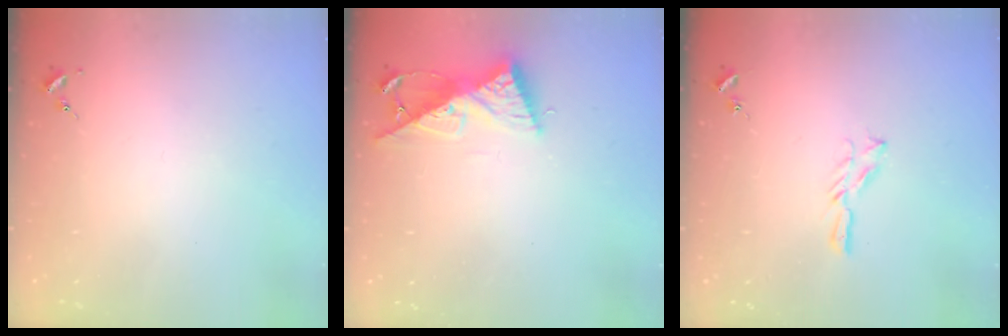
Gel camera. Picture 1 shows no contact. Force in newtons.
{"total": 10.1, "press": 10.1, "slide": 0.9}
{"total": 5.9, "press": 5.9, "slide": 0.1}